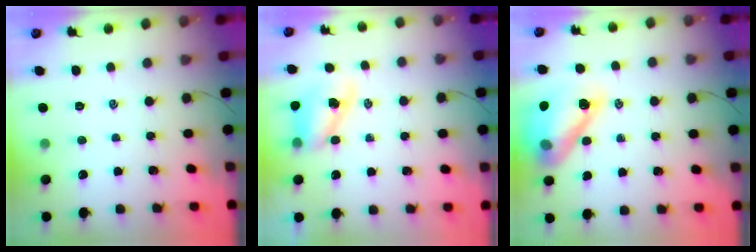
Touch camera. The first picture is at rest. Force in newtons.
{"total": 8.6, "press": 8.5, "slide": 1.4}
{"total": 17.7, "press": 17.1, "slide": 4.4}